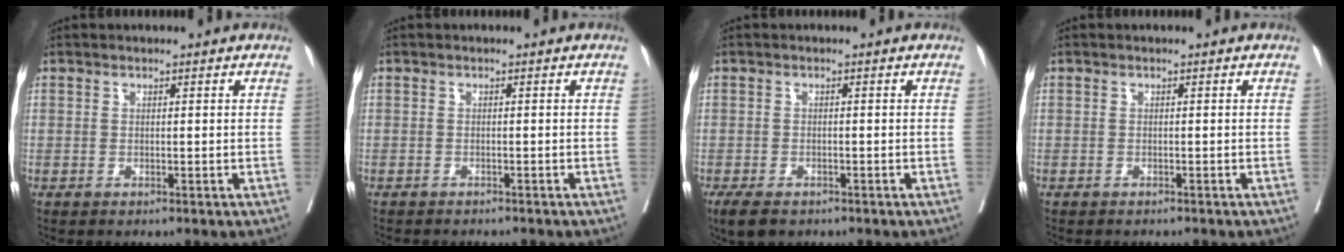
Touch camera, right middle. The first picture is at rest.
{"total": 4.9, "force": [-4.5, 1.0, 1.8], "torque": [-0.022, -0.004, -0.058]}
{"total": 4.1, "force": [-2.9, 1.8, 2.2], "torque": [-0.039, -0.008, -0.044]}
{"total": 2.5, "force": [-2.3, 0.5, 0.8], "torque": [-0.014, -0.004, -0.028]}